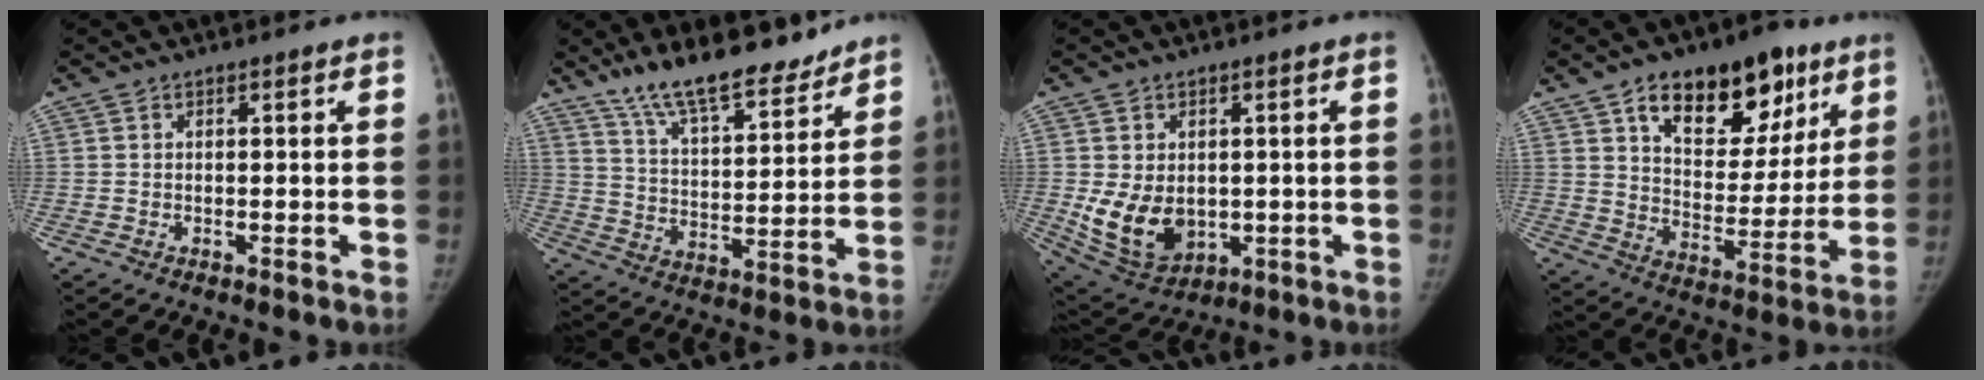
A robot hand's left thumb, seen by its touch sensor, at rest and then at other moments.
{"total": 15.4, "force": [12.5, 4.3, 7.8], "torque": [-0.101, -0.070, 0.214]}
{"total": 10.8, "force": [-0.9, 8.0, 7.2], "torque": [-0.105, -0.014, 0.010]}
{"total": 20.0, "force": [11.1, 11.3, 12.3], "torque": [-0.125, -0.037, 0.173]}